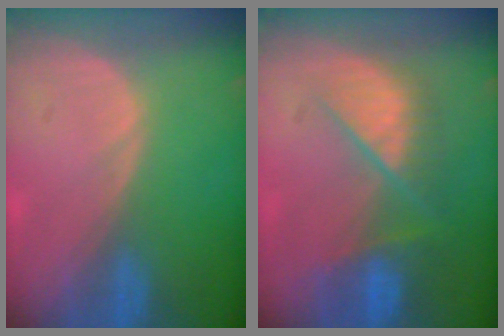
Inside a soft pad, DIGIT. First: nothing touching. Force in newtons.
{"total": 9.4, "press": 7.9, "slide": 5.0}